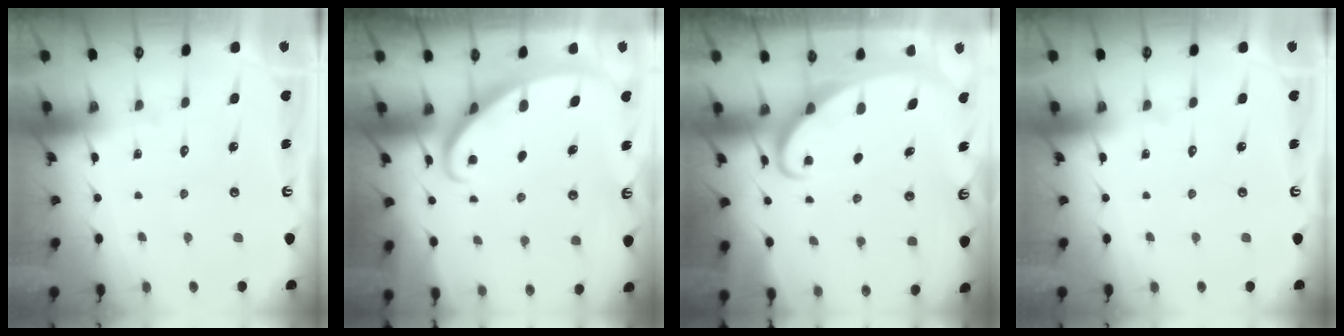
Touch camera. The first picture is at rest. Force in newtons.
{"total": 2.2, "press": 2.2, "slide": 0.2}
{"total": 2.5, "press": 2.5, "slide": 0.4}
{"total": 0.0}